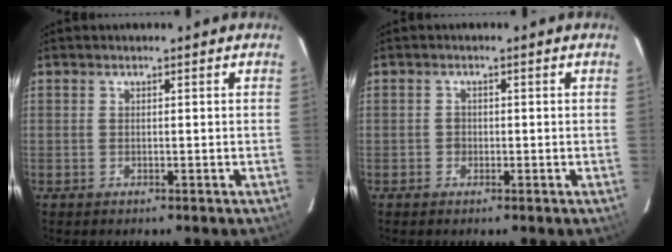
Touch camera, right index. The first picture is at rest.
{"total": 1.3, "force": [-0.5, 1.2, 0.2], "torque": [0.001, 0.001, -0.007]}